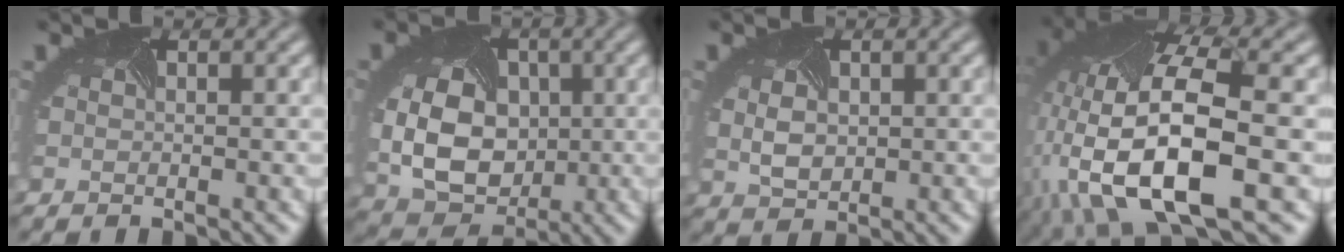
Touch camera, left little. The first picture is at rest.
{"total": 10.4, "force": [-0.5, 8.0, 6.6], "torque": [-0.124, -0.021, -0.003]}
{"total": 2.4, "force": [0.3, 1.9, 1.5], "torque": [-0.038, -0.007, 0.014]}
{"total": 15.3, "force": [-3.5, 7.3, 13.0], "torque": [-0.274, -0.027, -0.050]}